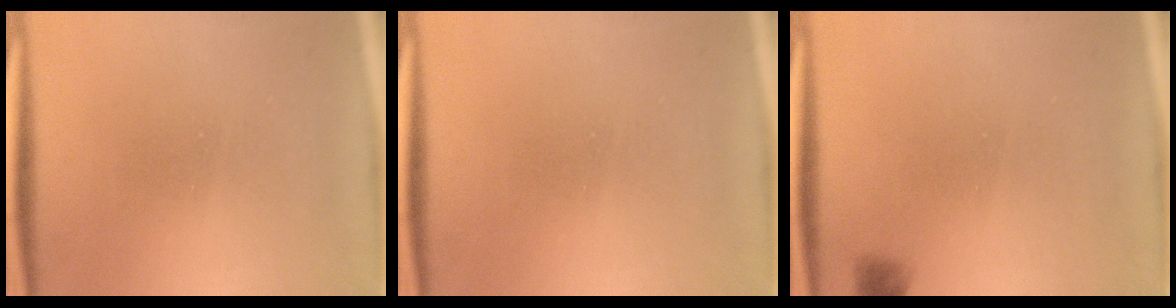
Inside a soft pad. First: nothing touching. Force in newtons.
{"total": 0.0}
{"total": 1.2}